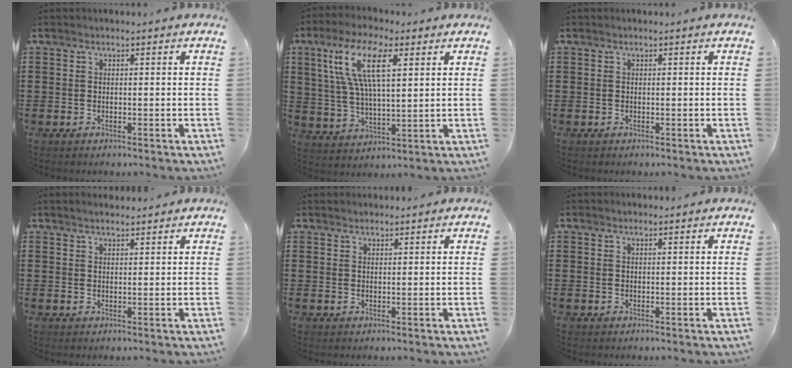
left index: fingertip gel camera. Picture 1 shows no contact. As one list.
[{"total": 11.5, "force": [5.0, 3.9, 9.6], "torque": [-0.200, 0.007, 0.088]}, {"total": 0.0}, {"total": 1.7, "force": [1.6, 0.1, 0.5], "torque": [-0.012, 0.002, 0.030]}, {"total": 1.2, "force": [1.2, 0.2, 0.1], "torque": [-0.003, -0.001, 0.023]}, {"total": 0.8, "force": [0.7, 0.1, 0.4], "torque": [-0.009, 0.000, 0.013]}]